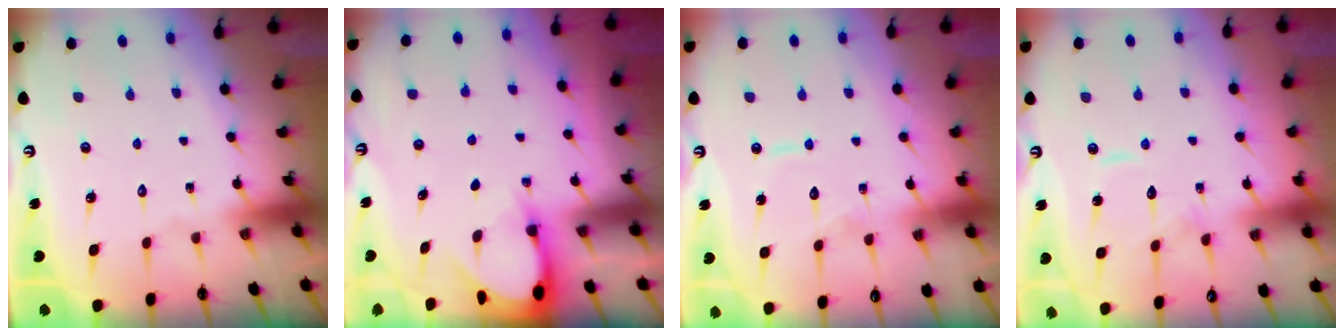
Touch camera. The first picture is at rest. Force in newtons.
{"total": 2.9, "press": 2.9, "slide": 0.3}
{"total": 6.8, "press": 6.7, "slide": 0.5}
{"total": 10.3, "press": 10.2, "slide": 0.7}